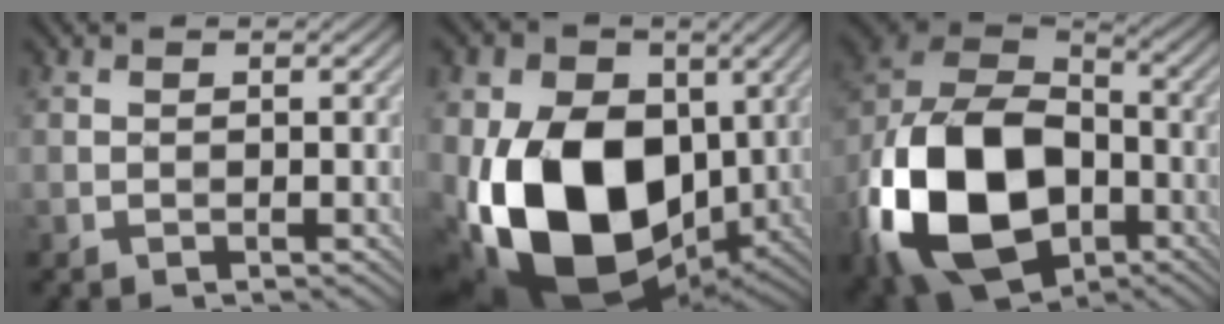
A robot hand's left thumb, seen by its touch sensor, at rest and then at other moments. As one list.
[{"total": 18.4, "force": [-2.3, 12.7, 13.1], "torque": [-0.275, -0.021, -0.047]}, {"total": 19.9, "force": [-7.0, 13.3, 13.0], "torque": [-0.309, -0.032, -0.137]}]